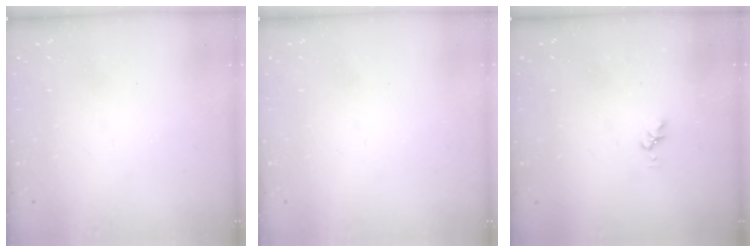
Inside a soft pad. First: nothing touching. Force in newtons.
{"total": 0.0}
{"total": 2.1, "press": 2.0, "slide": 0.3}